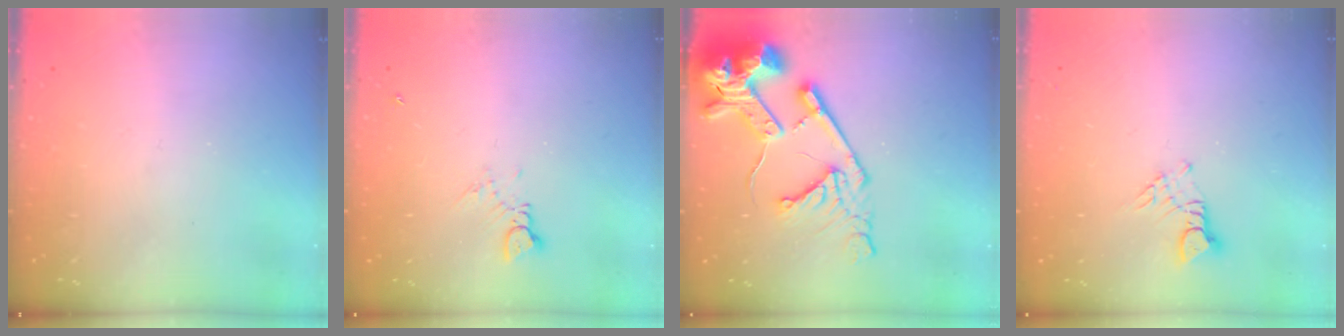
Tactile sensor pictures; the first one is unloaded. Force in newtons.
{"total": 3.0, "press": 2.9, "slide": 0.4}
{"total": 21.6, "press": 21.4, "slide": 2.4}
{"total": 3.5, "press": 3.5, "slide": 0.2}